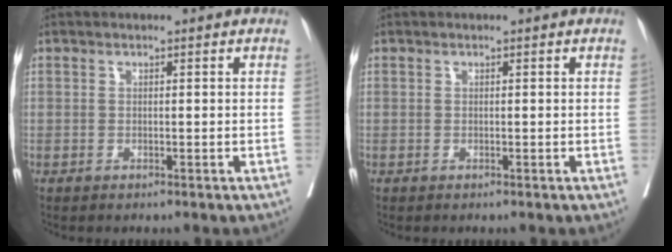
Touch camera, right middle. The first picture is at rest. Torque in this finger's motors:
{"motor_torque": [0.00, 0.00, 0.00, 0.00]}